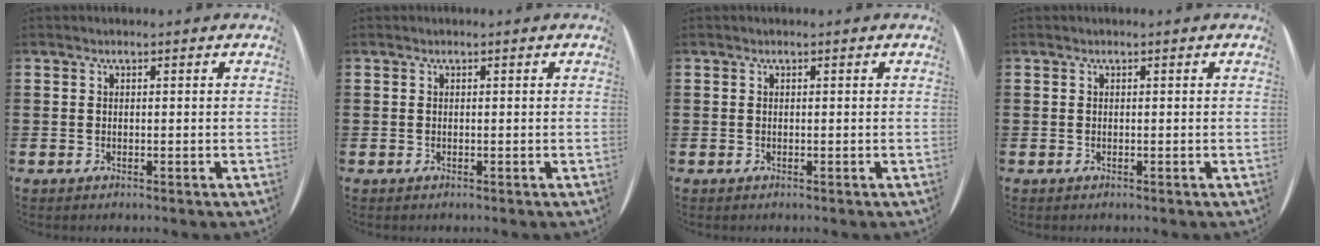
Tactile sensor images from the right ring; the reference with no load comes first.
{"total": 0.0}
{"total": 0.0}
{"total": 0.0}